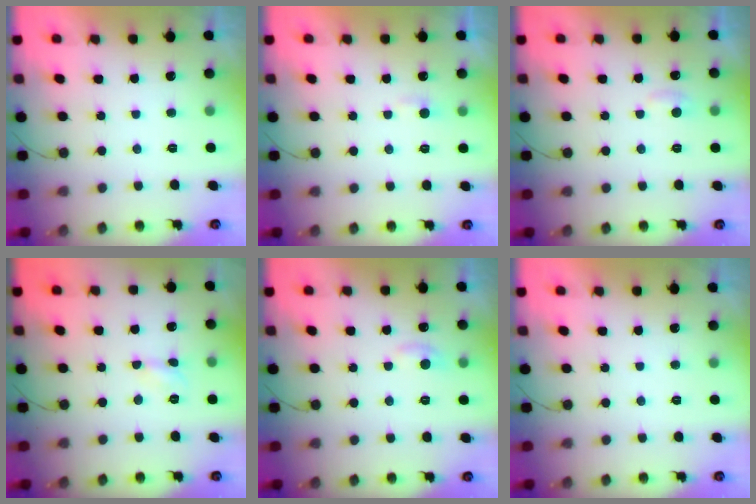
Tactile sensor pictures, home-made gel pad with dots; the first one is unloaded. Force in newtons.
{"total": 2.7, "press": 2.7, "slide": 0.3}
{"total": 3.9, "press": 3.8, "slide": 0.4}
{"total": 2.9, "press": 2.9, "slide": 0.4}
{"total": 4.5, "press": 4.4, "slide": 0.6}
{"total": 0.0}